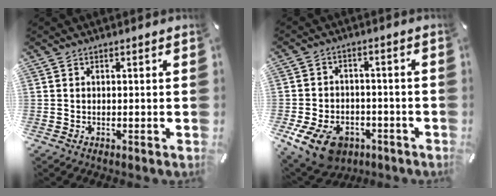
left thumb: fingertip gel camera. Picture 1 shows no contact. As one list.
[{"total": 11.7, "force": [-6.4, 7.6, 6.2], "torque": [-0.128, 0.042, -0.112]}]